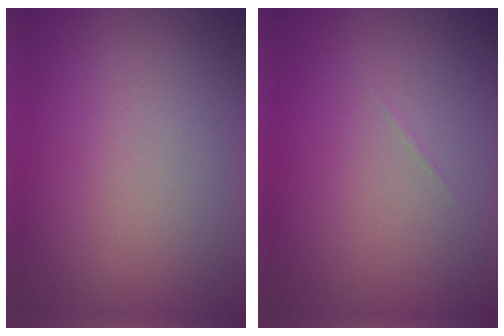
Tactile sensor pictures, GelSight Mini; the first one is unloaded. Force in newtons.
{"total": 0.0}